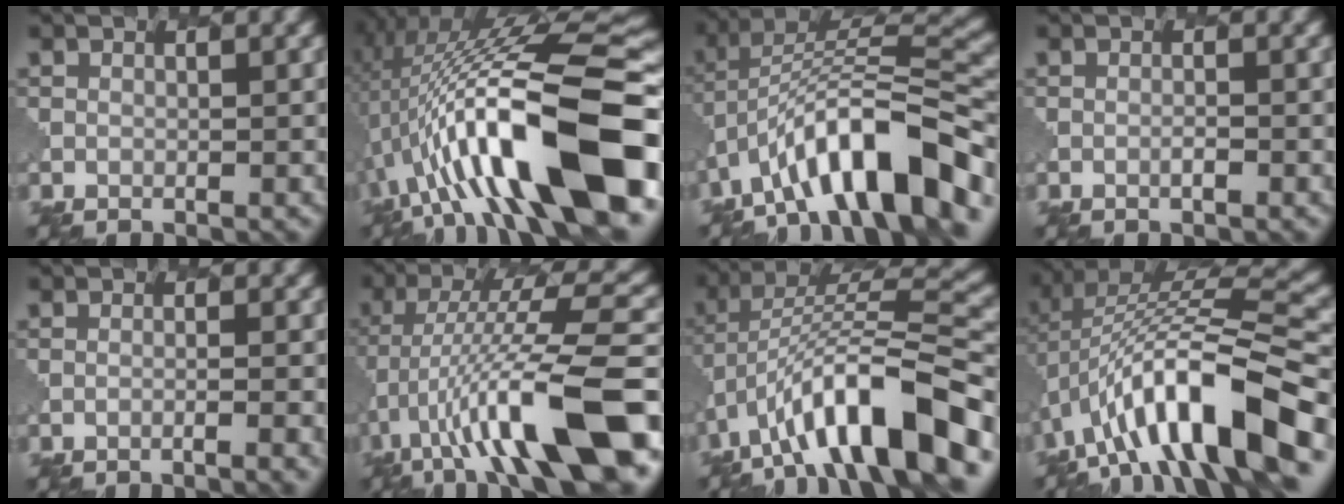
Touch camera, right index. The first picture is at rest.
{"total": 16.4, "force": [-2.6, 4.8, 15.5], "torque": [-0.244, 0.034, -0.043]}
{"total": 11.6, "force": [-6.7, 3.6, 8.7], "torque": [-0.126, 0.023, -0.116]}
{"total": 0.5, "force": [-0.2, 0.1, 0.5], "torque": [-0.007, 0.000, -0.006]}
{"total": 2.1, "force": [-1.0, 0.4, 1.7], "torque": [-0.018, 0.004, -0.026]}
{"total": 13.8, "force": [-5.0, 2.6, 12.6], "torque": [-0.204, 0.030, -0.067]}
{"total": 12.5, "force": [-6.6, 3.8, 9.9], "torque": [-0.157, 0.026, -0.107]}
{"total": 12.6, "force": [-4.5, 4.4, 10.9], "torque": [-0.187, 0.019, -0.072]}